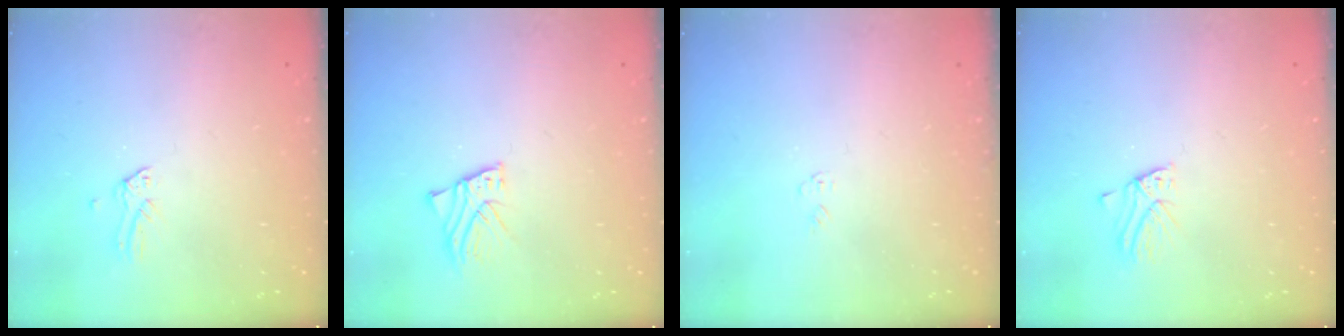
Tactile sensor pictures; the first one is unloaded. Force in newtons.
{"total": 2.9, "press": 2.9, "slide": 0.1}
{"total": 3.6, "press": 3.6, "slide": 0.1}
{"total": 2.8, "press": 2.7, "slide": 0.3}